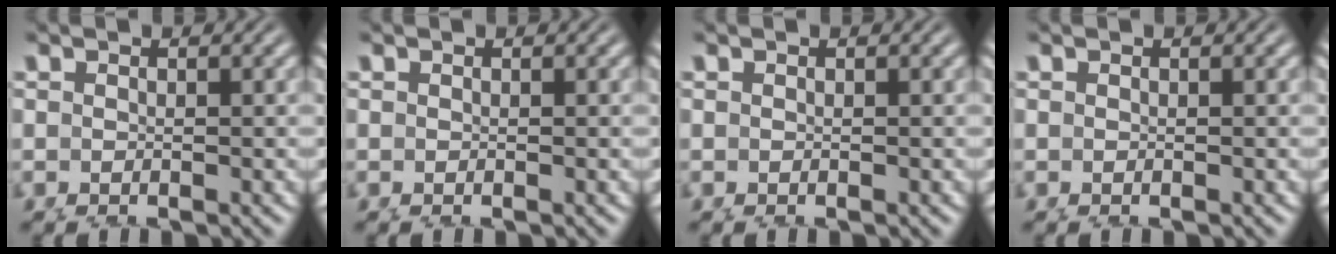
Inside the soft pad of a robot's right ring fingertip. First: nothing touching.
{"total": 0.0}
{"total": 0.0}
{"total": 0.0}